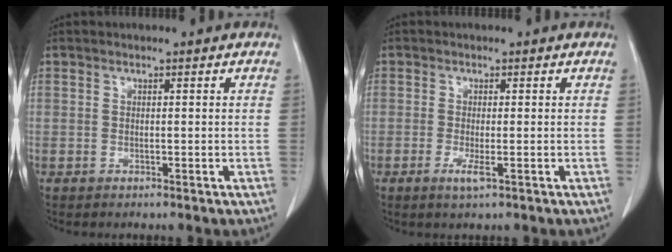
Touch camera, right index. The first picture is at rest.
{"total": 4.4, "force": [-1.8, 0.9, 4.0], "torque": [-0.081, -0.008, -0.030]}